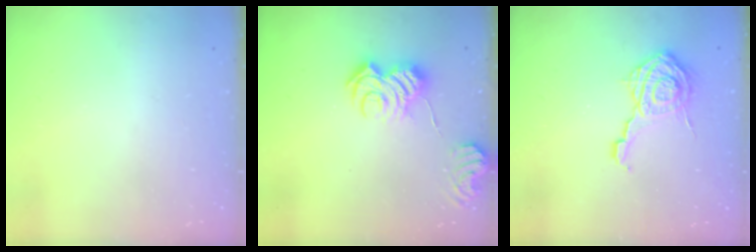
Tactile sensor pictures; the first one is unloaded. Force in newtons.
{"total": 9.7, "press": 9.7, "slide": 0.7}
{"total": 13.1, "press": 13.1, "slide": 0.8}